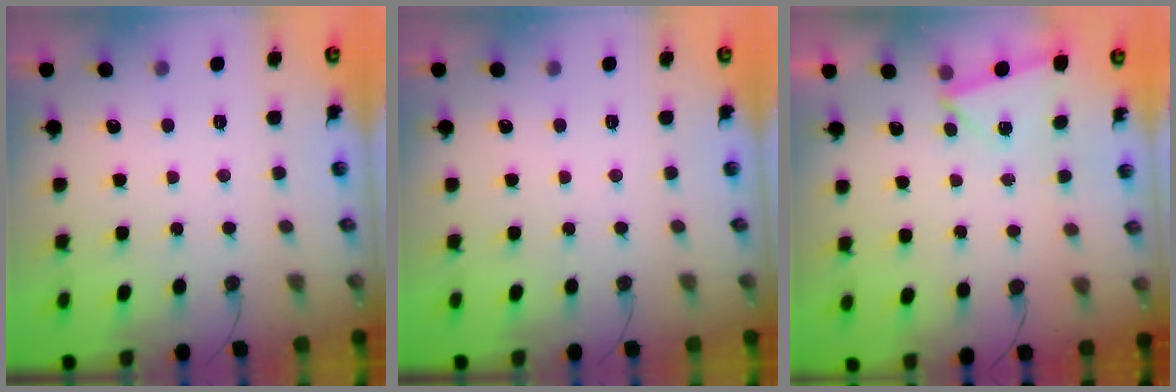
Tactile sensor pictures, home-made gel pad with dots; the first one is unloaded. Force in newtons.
{"total": 0.0}
{"total": 2.7, "press": 2.1, "slide": 1.8}